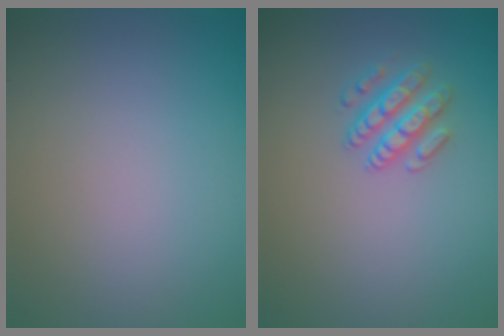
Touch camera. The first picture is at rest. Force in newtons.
{"total": 2.6, "press": 2.6, "slide": 0.5}